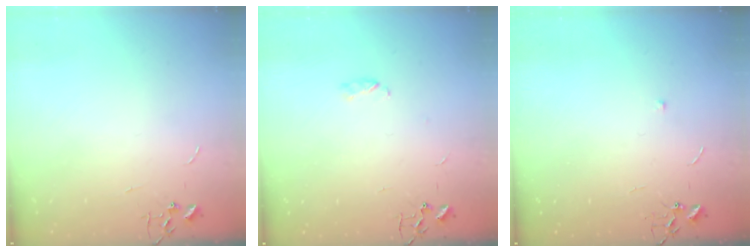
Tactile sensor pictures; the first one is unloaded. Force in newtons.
{"total": 4.1, "press": 3.9, "slide": 1.2}
{"total": 3.9, "press": 3.8, "slide": 0.5}